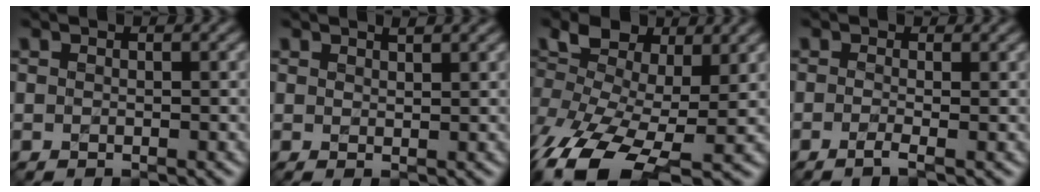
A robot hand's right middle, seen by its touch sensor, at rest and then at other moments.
{"total": 1.2, "force": [1.1, 0.1, 0.4], "torque": [-0.003, 0.004, 0.017]}
{"total": 9.0, "force": [-1.8, 5.2, 7.1], "torque": [-0.161, -0.001, -0.045]}
{"total": 1.1, "force": [-0.3, 0.3, 1.0], "torque": [-0.019, -0.002, -0.014]}